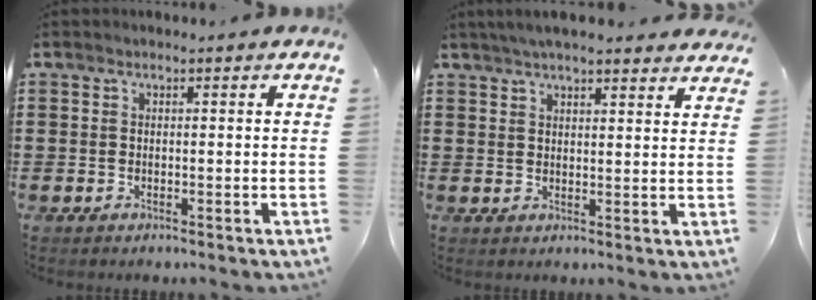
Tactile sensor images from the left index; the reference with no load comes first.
{"total": 4.0, "force": [3.7, 0.4, 1.4], "torque": [-0.037, -0.002, 0.069]}